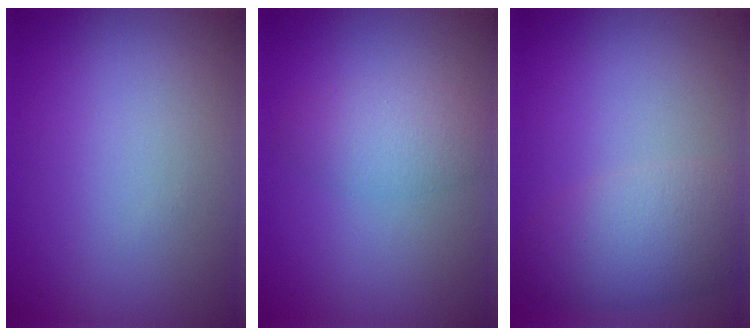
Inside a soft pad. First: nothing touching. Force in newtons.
{"total": 3.0, "press": 3.0, "slide": 0.1}
{"total": 4.8, "press": 4.8, "slide": 0.2}